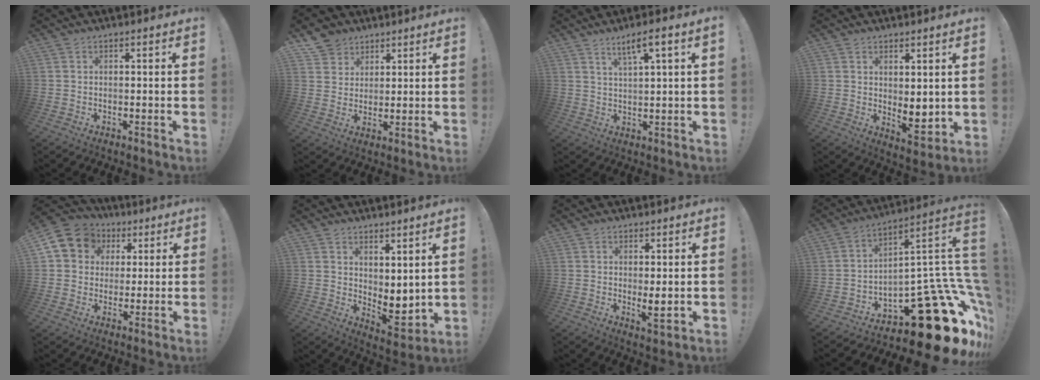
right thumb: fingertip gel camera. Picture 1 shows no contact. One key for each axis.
{"total": 7.2, "fx": 4.8, "fy": 5.3, "fz": 0.8, "tx": -0.017, "ty": -0.036, "tz": 0.097}
{"total": 5.5, "fx": 3.2, "fy": 0.2, "fz": 4.4, "tx": -0.079, "ty": -0.013, "tz": 0.051}
{"total": 6.3, "fx": 1.2, "fy": 3.8, "fz": 4.9, "tx": -0.055, "ty": -0.018, "tz": 0.031}
{"total": 10.0, "fx": 3.3, "fy": 8.9, "fz": 3.4, "tx": -0.045, "ty": -0.014, "tz": 0.067}
{"total": 5.5, "fx": 2.3, "fy": 3.5, "fz": 3.5, "tx": -0.031, "ty": -0.035, "tz": 0.051}
{"total": 4.7, "fx": 0.7, "fy": 1.2, "fz": 4.5, "tx": -0.054, "ty": -0.016, "tz": 0.013}
{"total": 24.4, "fx": -12.5, "fy": 8.8, "fz": 19.0, "tx": -0.205, "ty": 0.048, "tz": -0.193}